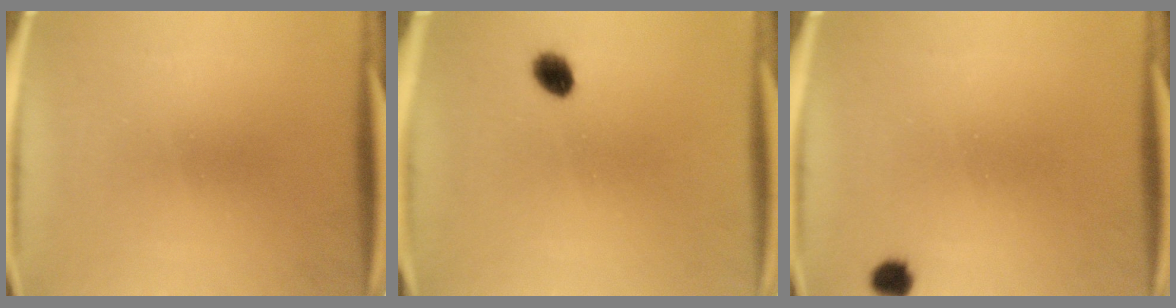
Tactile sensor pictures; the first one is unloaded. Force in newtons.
{"total": 3.6}
{"total": 2.3}